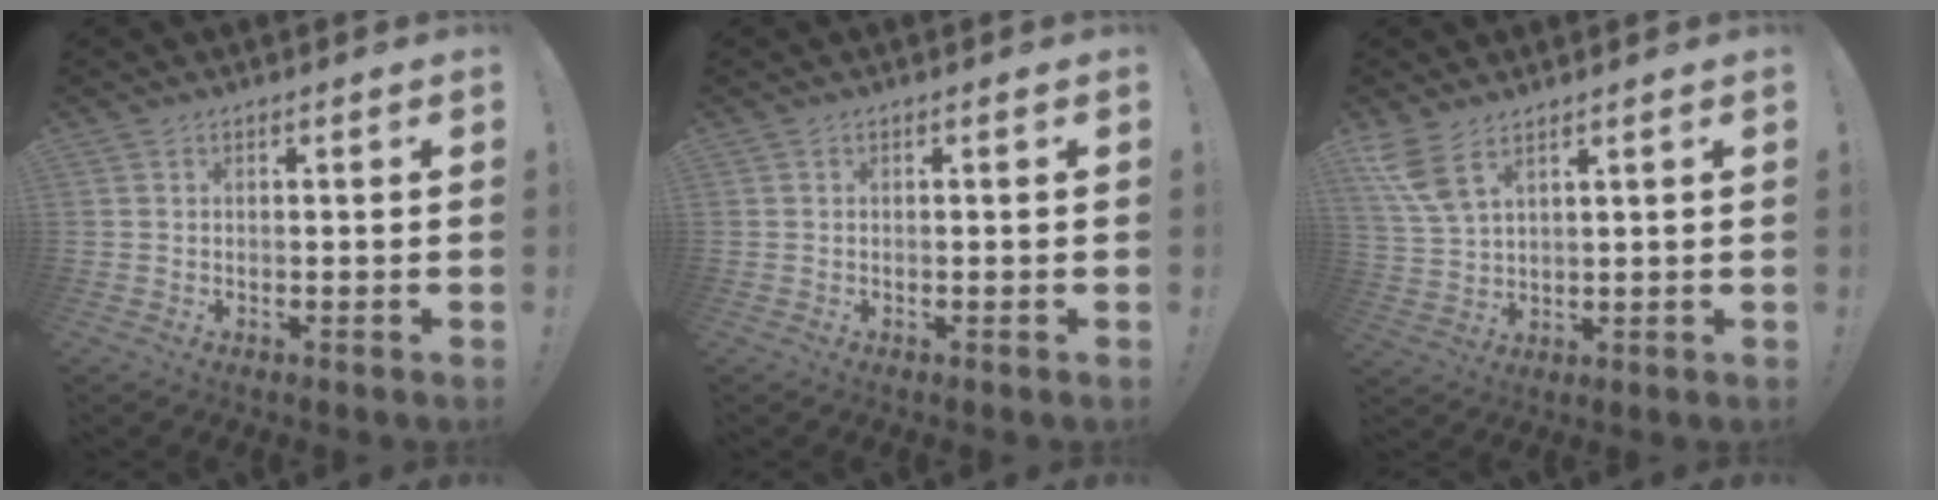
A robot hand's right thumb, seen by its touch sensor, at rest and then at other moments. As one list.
[{"total": 0.0}, {"total": 7.6, "force": [5.1, 2.9, 4.8], "torque": [-0.099, -0.022, 0.098]}]